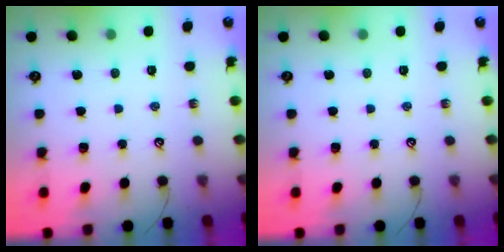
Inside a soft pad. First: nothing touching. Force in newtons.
{"total": 0.0}